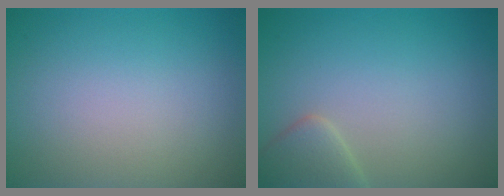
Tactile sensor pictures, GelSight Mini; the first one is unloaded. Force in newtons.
{"total": 2.3, "press": 2.3, "slide": 0.2}